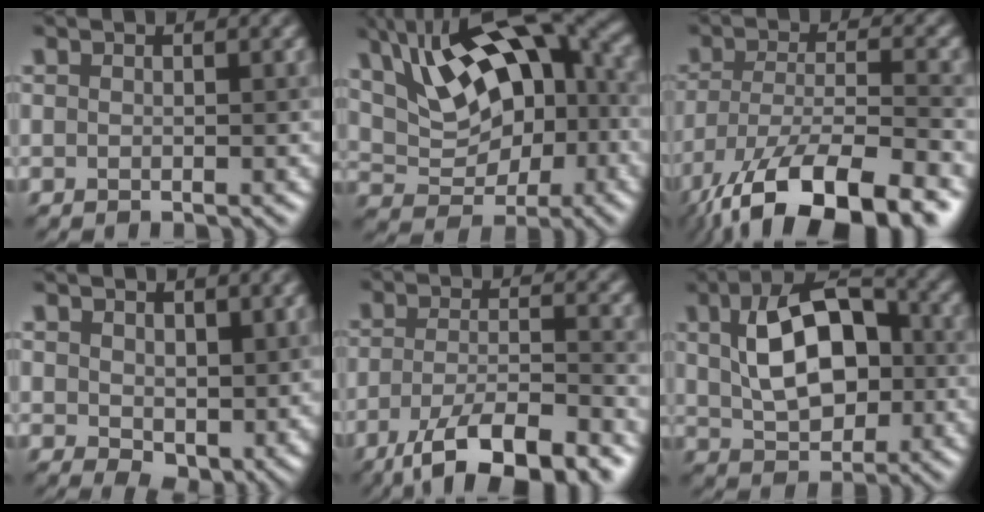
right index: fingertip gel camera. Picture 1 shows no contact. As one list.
[{"total": 12.7, "force": [4.7, 6.5, 9.9], "torque": [-0.160, 0.013, 0.082]}, {"total": 14.1, "force": [-9.2, 5.2, 9.3], "torque": [-0.198, -0.033, -0.149]}, {"total": 5.5, "force": [1.3, 3.5, 4.0], "torque": [-0.073, -0.020, 0.032]}, {"total": 8.2, "force": [-5.0, 2.3, 6.1], "torque": [-0.110, -0.008, -0.091]}, {"total": 9.1, "force": [1.4, 5.4, 7.1], "torque": [-0.128, 0.013, 0.020]}]